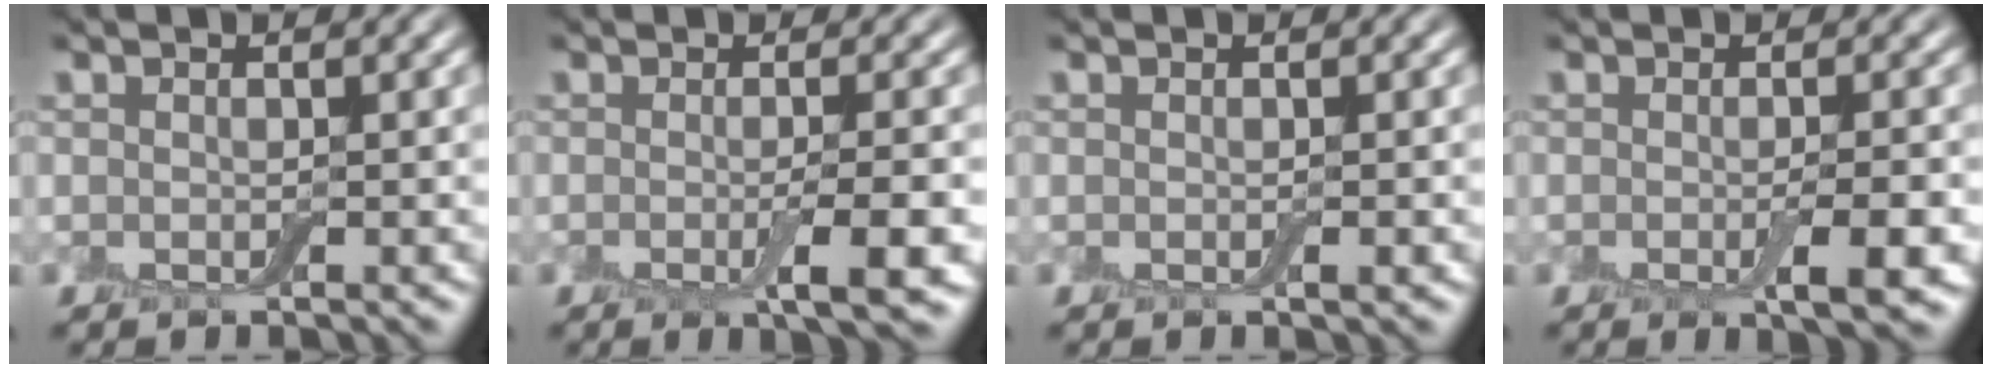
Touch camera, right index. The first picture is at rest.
{"total": 4.1, "force": [-1.0, 0.8, 3.9], "torque": [-0.060, -0.008, -0.016]}
{"total": 0.5, "force": [-0.1, 0.0, 0.5], "torque": [-0.008, -0.001, -0.002]}
{"total": 3.3, "force": [-0.9, 0.6, 3.1], "torque": [-0.049, -0.007, -0.013]}